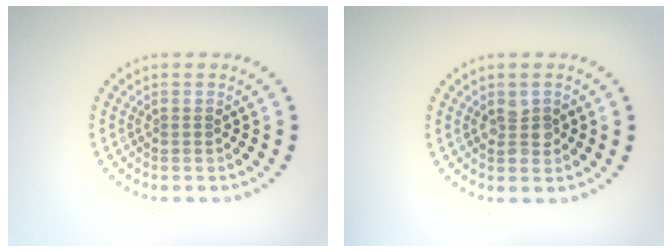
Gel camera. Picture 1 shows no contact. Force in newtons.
{"total": 1.9, "press": 1.9, "slide": 0.2}